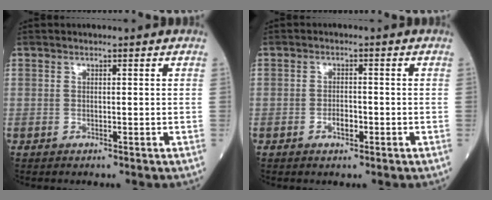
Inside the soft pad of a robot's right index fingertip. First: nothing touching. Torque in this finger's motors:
{"motor_torque": [0.11, 0.00, 0.03, 0.01]}